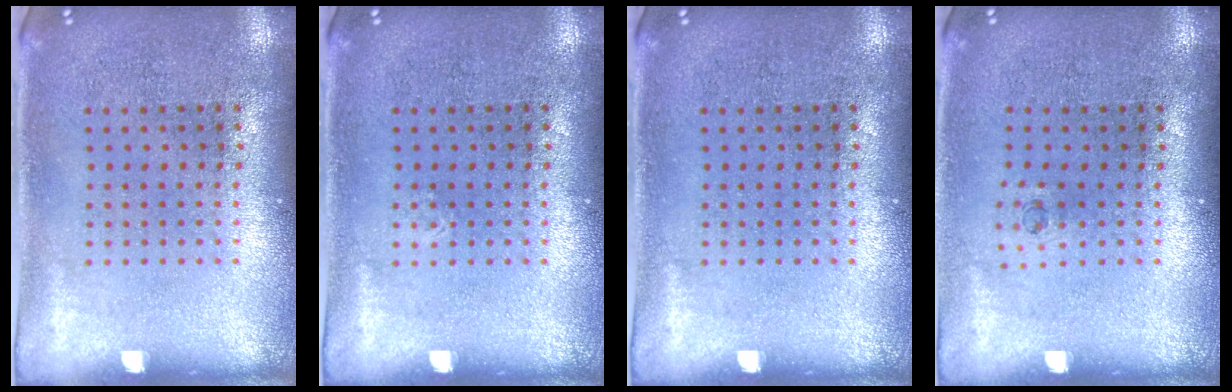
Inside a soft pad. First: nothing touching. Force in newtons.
{"total": 0.0}
{"total": 0.0}
{"total": 0.5, "press": 0.2, "slide": 0.4}